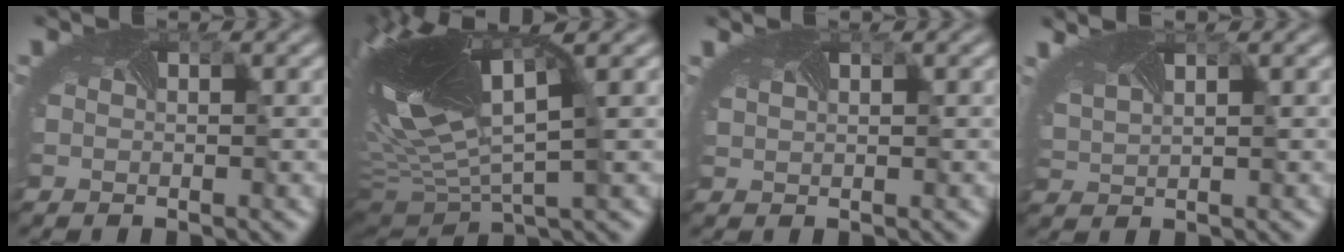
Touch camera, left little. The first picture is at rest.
{"total": 12.6, "force": [1.5, 5.4, 11.3], "torque": [-0.275, -0.013, 0.043]}
{"total": 1.4, "force": [1.1, 0.5, 0.7], "torque": [-0.020, -0.003, 0.015]}
{"total": 3.3, "force": [2.5, 1.0, 2.0], "torque": [-0.075, 0.010, 0.050]}